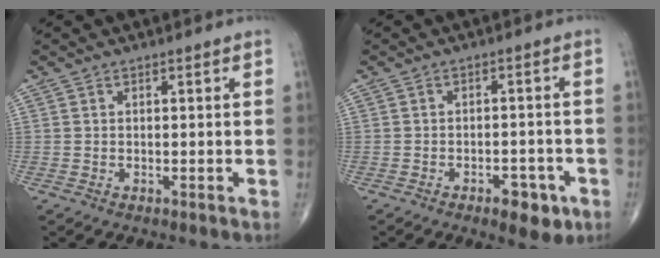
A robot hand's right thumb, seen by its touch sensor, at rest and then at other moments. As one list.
[{"total": 6.0, "force": [-3.1, 2.8, 4.2], "torque": [-0.040, 0.014, -0.039]}]